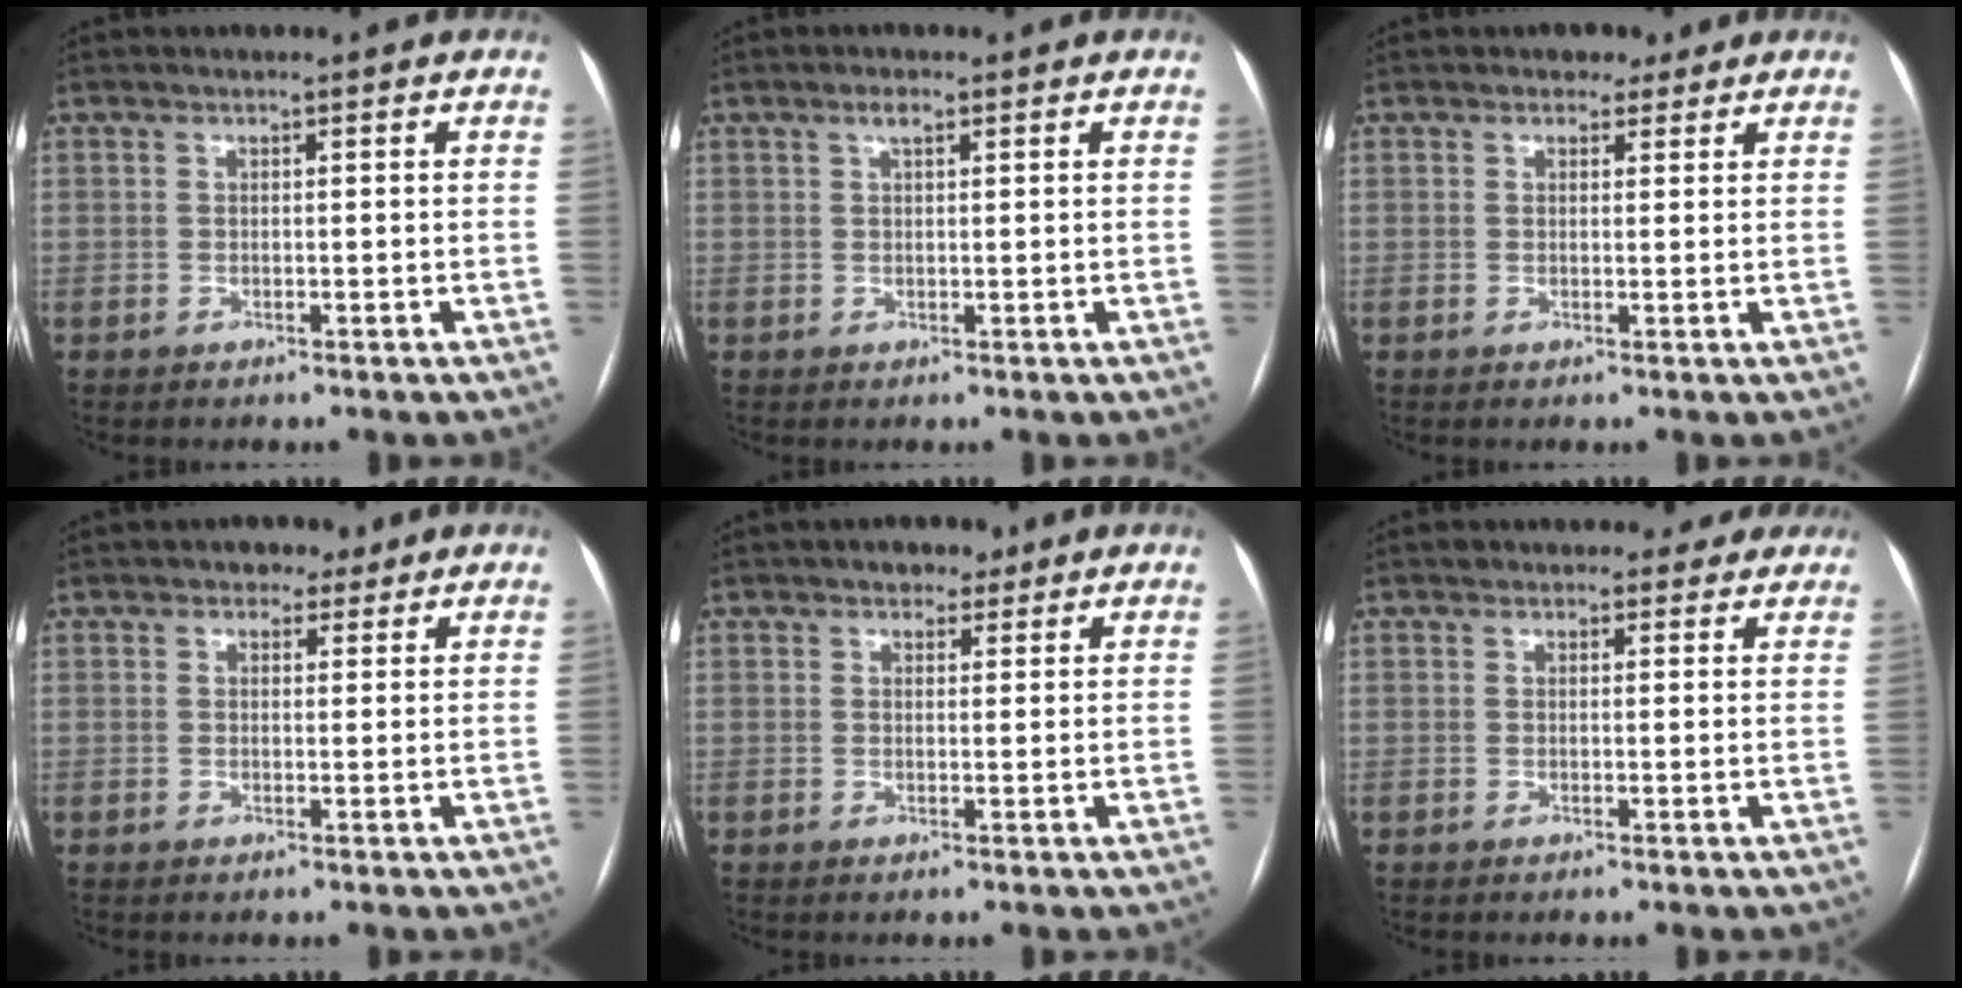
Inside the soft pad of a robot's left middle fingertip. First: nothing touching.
{"total": 1.5, "force": [0.9, 0.4, 1.2], "torque": [-0.023, 0.007, 0.015]}
{"total": 2.4, "force": [1.7, 1.5, 0.7], "torque": [-0.005, 0.005, 0.021]}
{"total": 2.9, "force": [1.9, 1.9, 1.1], "torque": [-0.012, 0.010, 0.023]}
{"total": 2.9, "force": [2.0, 1.8, 1.2], "torque": [-0.014, 0.009, 0.026]}
{"total": 4.9, "force": [4.2, 2.4, 0.7], "torque": [0.010, 0.010, 0.039]}